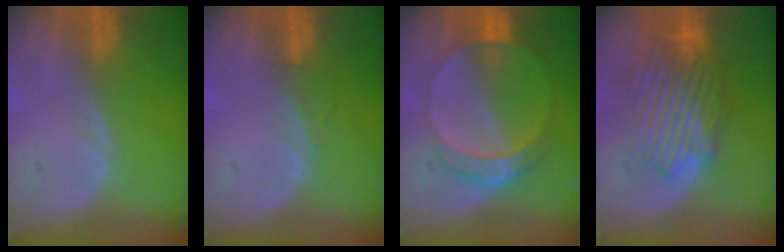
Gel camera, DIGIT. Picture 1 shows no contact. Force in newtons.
{"total": 1.2, "press": 1.1, "slide": 0.4}
{"total": 7.5, "press": 6.6, "slide": 3.5}
{"total": 9.8, "press": 9.1, "slide": 3.5}